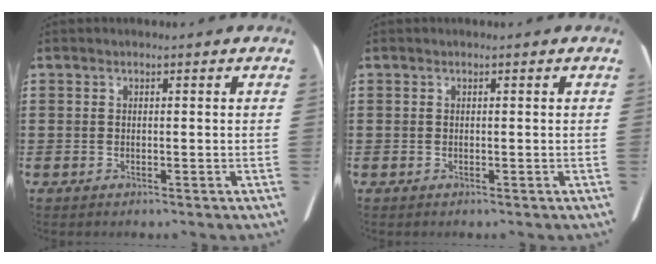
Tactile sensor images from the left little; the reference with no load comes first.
{"total": 0.0}